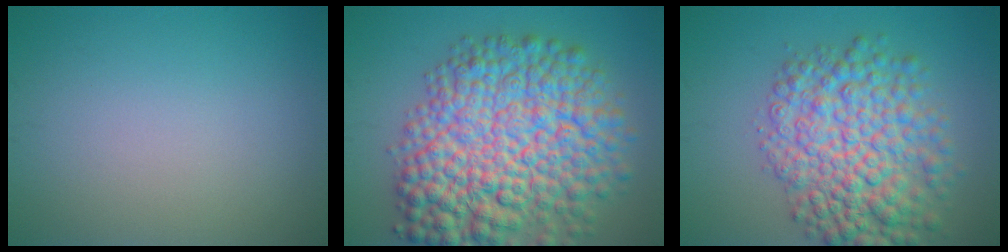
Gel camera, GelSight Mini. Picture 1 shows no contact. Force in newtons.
{"total": 13.4, "press": 13.4, "slide": 0.4}
{"total": 8.8, "press": 8.8, "slide": 0.1}